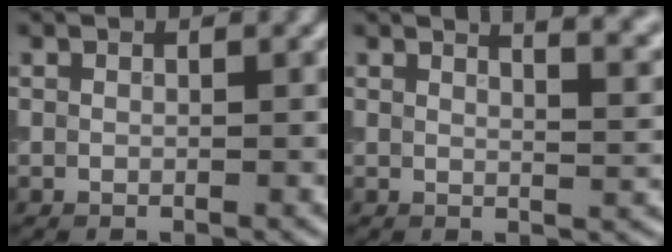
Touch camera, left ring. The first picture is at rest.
{"total": 8.0, "force": [5.4, 3.3, 4.9], "torque": [-0.009, 0.044, 0.031]}